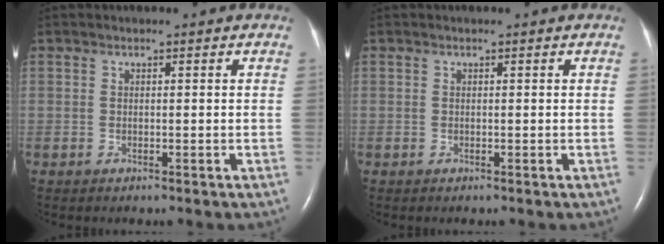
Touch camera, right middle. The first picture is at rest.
{"total": 0.0}